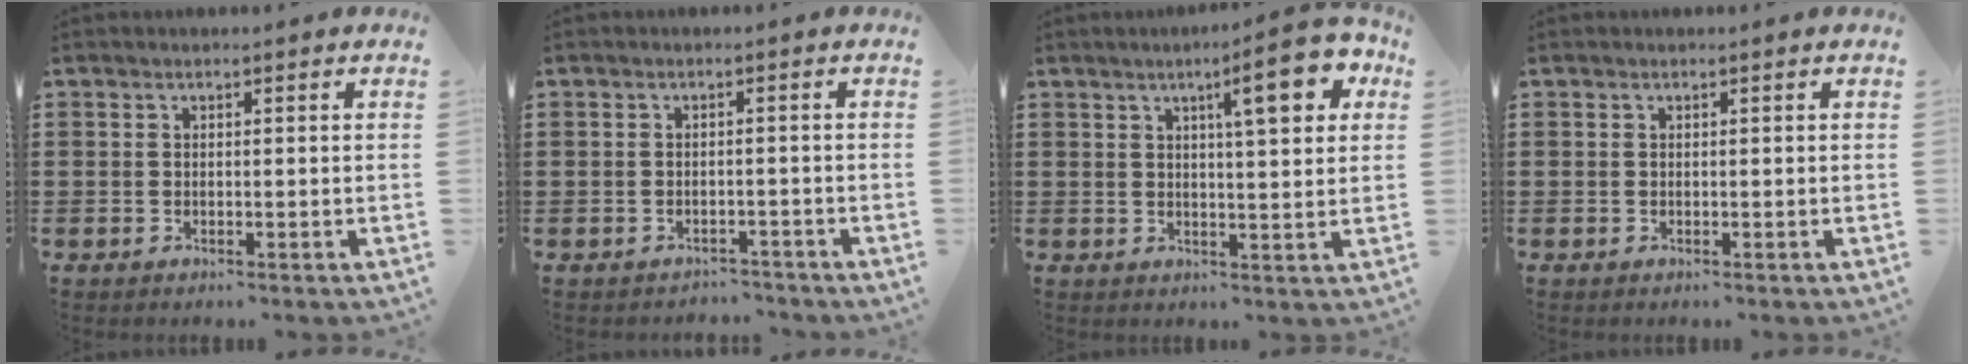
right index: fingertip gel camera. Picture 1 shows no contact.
{"total": 1.8, "force": [-1.7, 0.5, -0.2], "torque": [-0.004, 0.003, -0.040]}
{"total": 9.5, "force": [4.4, 1.8, 8.2], "torque": [-0.127, -0.005, 0.063]}
{"total": 0.0}